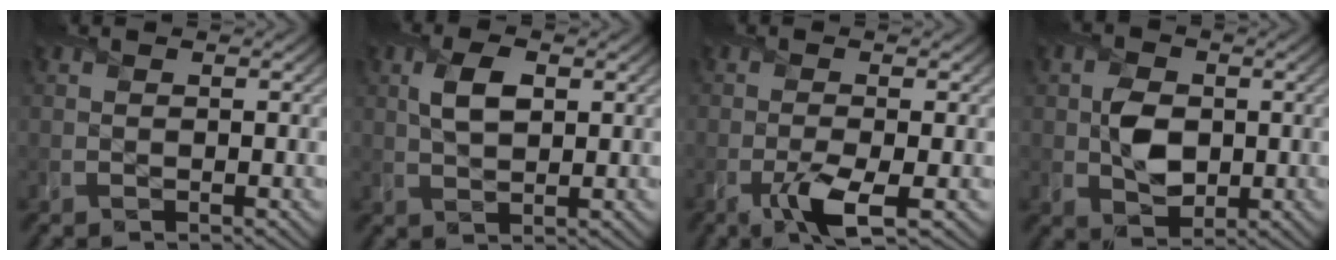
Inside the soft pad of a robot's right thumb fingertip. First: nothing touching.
{"total": 4.1, "force": [1.3, 2.2, 3.2], "torque": [-0.075, 0.004, 0.024]}
{"total": 3.9, "force": [-1.7, 0.8, 3.3], "torque": [-0.069, -0.005, -0.037]}
{"total": 5.0, "force": [-0.1, 3.8, 3.2], "torque": [-0.065, -0.007, -0.002]}